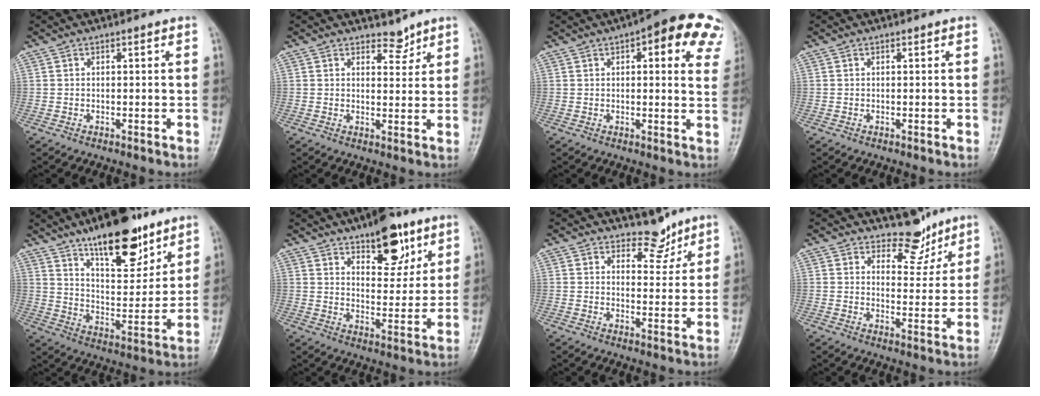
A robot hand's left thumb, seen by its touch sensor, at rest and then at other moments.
{"total": 2.9, "force": [2.5, 1.4, 0.5], "torque": [0.011, -0.020, 0.036]}
{"total": 15.2, "force": [7.8, 5.7, 11.8], "torque": [-0.105, -0.010, 0.074]}
{"total": 0.0}
{"total": 18.1, "force": [12.3, 6.8, 11.5], "torque": [-0.130, -0.072, 0.202]}
{"total": 12.7, "force": [7.8, 5.8, 8.2], "torque": [-0.077, -0.043, 0.117]}
{"total": 4.7, "force": [4.0, 2.4, 0.6], "torque": [0.019, -0.032, 0.061]}
{"total": 6.1, "force": [5.1, 3.1, 0.8], "torque": [0.017, -0.043, 0.080]}